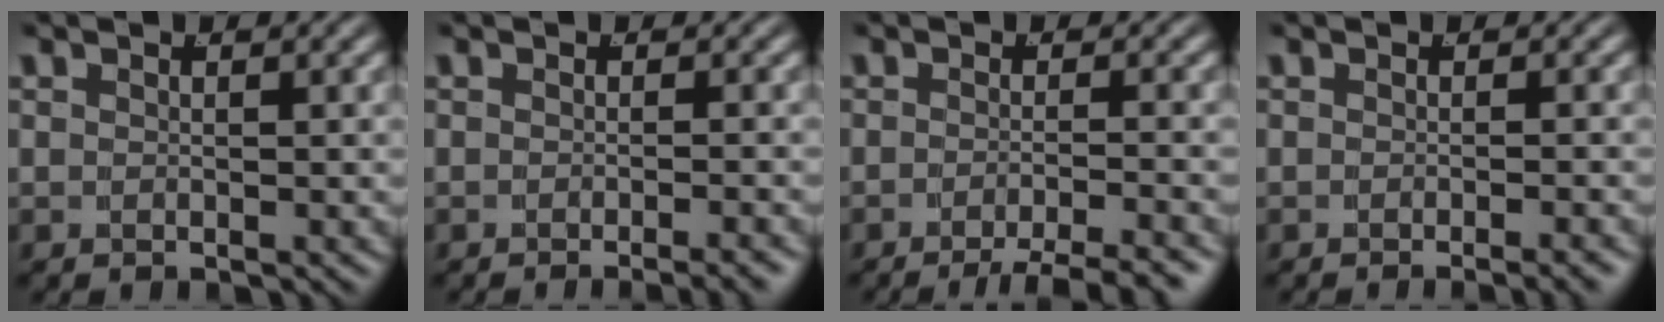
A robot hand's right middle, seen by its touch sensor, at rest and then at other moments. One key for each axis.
{"total": 2.0, "fx": -1.6, "fy": 0.1, "fz": 1.2, "tx": -0.012, "ty": 0.010, "tz": -0.033}
{"total": 5.3, "fx": -4.3, "fy": 1.0, "fz": 2.9, "tx": -0.030, "ty": 0.001, "tz": -0.072}
{"total": 1.6, "fx": -1.3, "fy": -0.1, "fz": 1.0, "tx": -0.009, "ty": 0.012, "tz": -0.028}